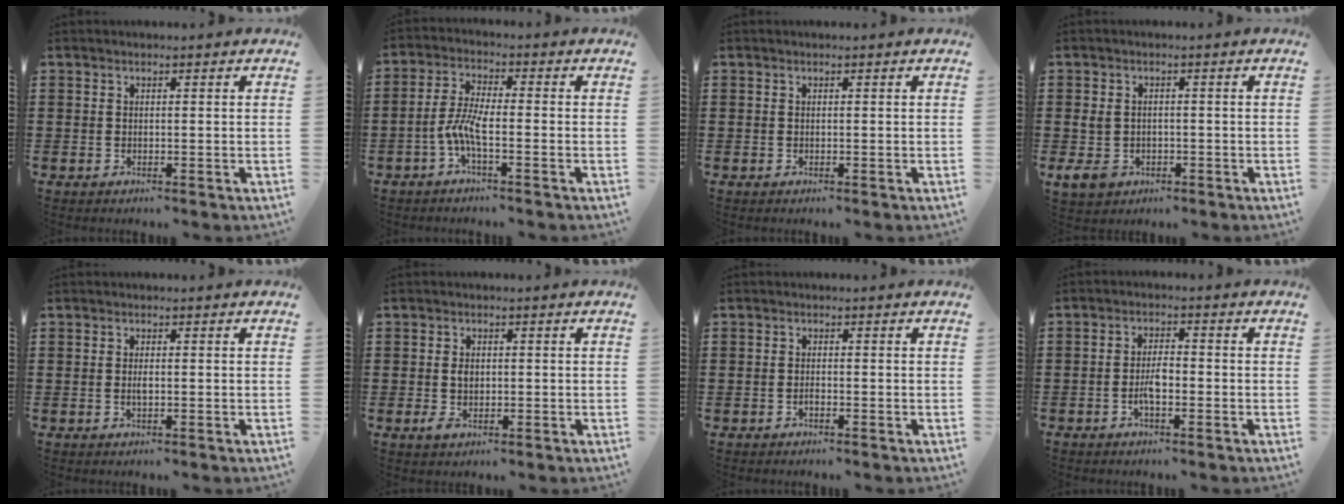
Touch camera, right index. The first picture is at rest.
{"total": 5.2, "force": [-2.1, 1.1, 4.6], "torque": [-0.113, -0.010, -0.049]}
{"total": 0.0}
{"total": 3.8, "force": [-1.0, 2.8, 2.4], "torque": [-0.078, -0.008, -0.027]}
{"total": 1.3, "force": [-0.1, 0.4, 1.2], "torque": [-0.024, 0.000, -0.003]}
{"total": 2.4, "force": [-0.2, 1.5, 1.8], "torque": [-0.036, 0.004, -0.004]}
{"total": 0.9, "force": [-0.6, 0.5, 0.4], "torque": [-0.010, -0.003, -0.011]}
{"total": 3.3, "force": [-1.3, 1.2, 2.8], "torque": [-0.066, 0.000, -0.029]}